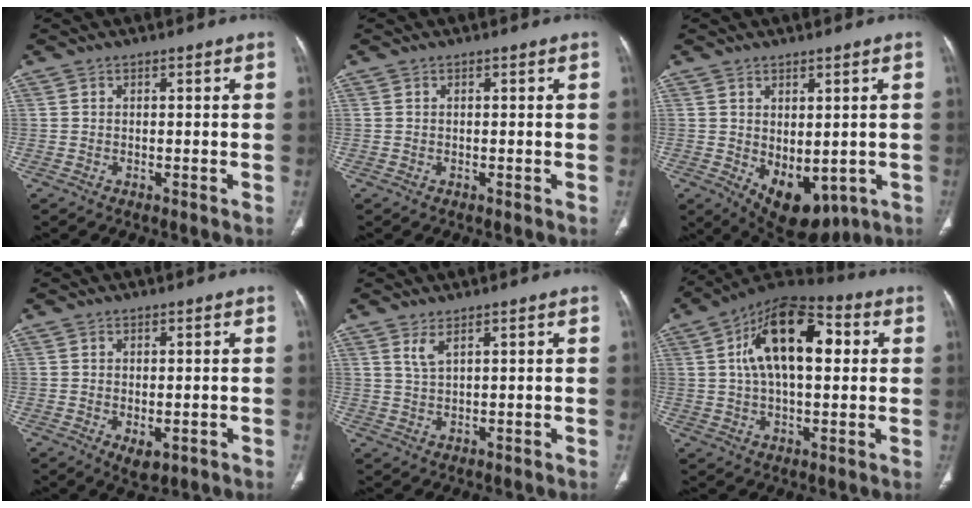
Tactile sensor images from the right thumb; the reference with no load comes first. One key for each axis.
{"total": 0.0}
{"total": 10.1, "fx": -2.0, "fy": 6.0, "fz": 8.0, "tx": -0.088, "ty": -0.005, "tz": 0.000}
{"total": 3.4, "fx": -0.9, "fy": 1.9, "fz": 2.6, "tx": -0.035, "ty": -0.006, "tz": -0.002}
{"total": 2.5, "fx": 1.6, "fy": 0.5, "fz": 1.8, "tx": -0.044, "ty": -0.010, "tz": 0.040}
{"total": 17.6, "fx": 3.9, "fy": 9.0, "fz": 14.6, "tx": -0.219, "ty": 0.023, "tz": 0.056}